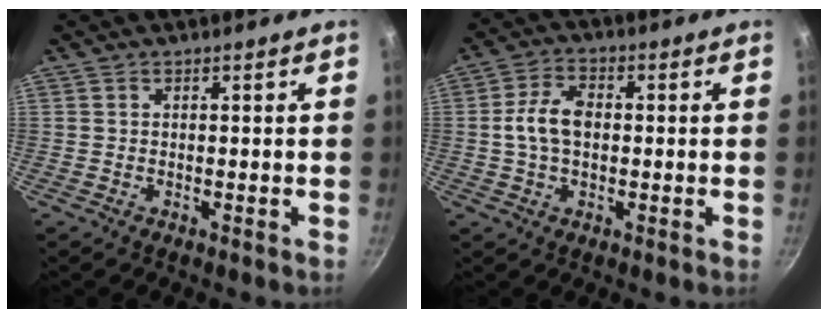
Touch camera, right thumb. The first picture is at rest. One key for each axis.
{"total": 7.3, "fx": 0.0, "fy": 4.7, "fz": 5.6, "tx": -0.101, "ty": 0.020, "tz": -0.006}